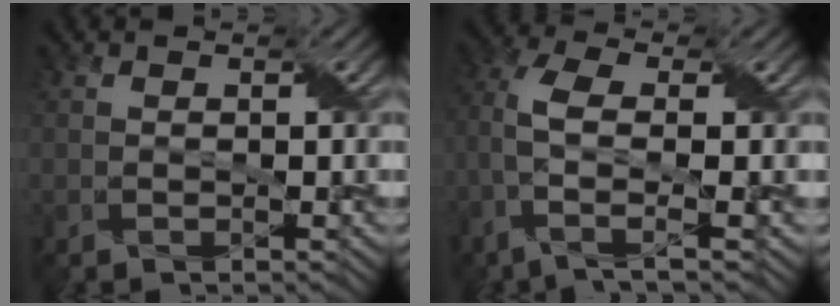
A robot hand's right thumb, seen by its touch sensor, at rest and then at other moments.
{"total": 6.4, "force": [-0.8, 2.1, 6.0], "torque": [-0.136, 0.010, -0.025]}